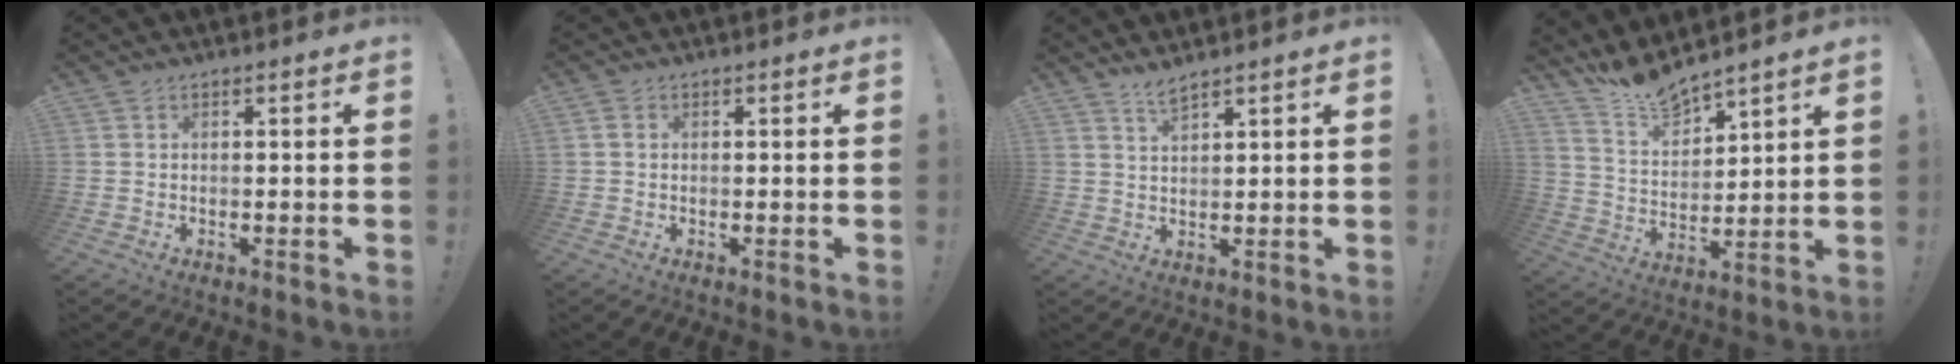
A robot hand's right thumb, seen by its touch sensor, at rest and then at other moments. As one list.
[{"total": 1.0, "force": [0.1, 0.8, 0.6], "torque": [-0.012, 0.004, 0.003]}, {"total": 3.2, "force": [2.8, 0.1, 1.4], "torque": [-0.018, -0.022, 0.047]}, {"total": 10.0, "force": [9.7, 1.3, 2.0], "torque": [-0.050, -0.082, 0.178]}]